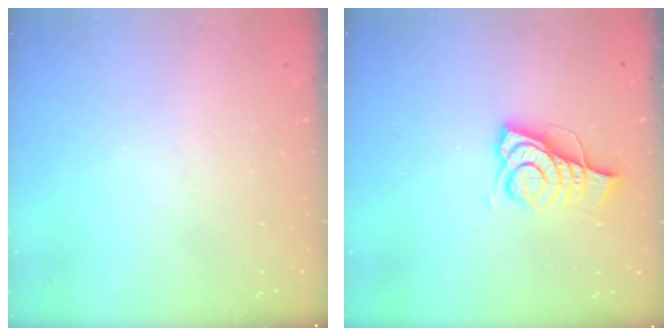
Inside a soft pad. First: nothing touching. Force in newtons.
{"total": 10.2, "press": 9.6, "slide": 3.3}